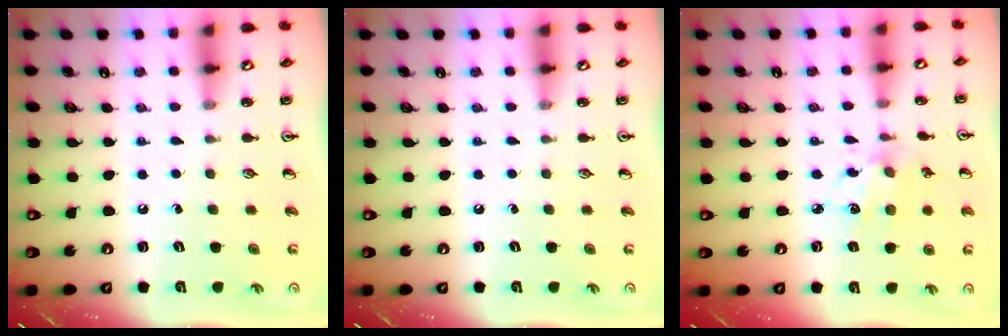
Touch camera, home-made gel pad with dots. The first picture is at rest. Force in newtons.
{"total": 0.0}
{"total": 5.4, "press": 5.4, "slide": 0.4}